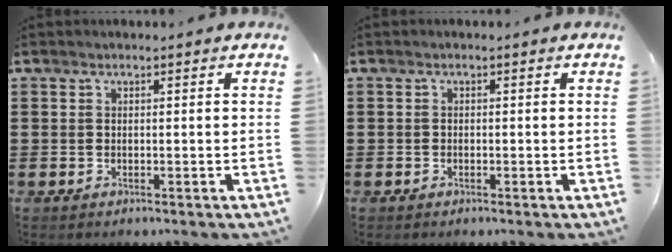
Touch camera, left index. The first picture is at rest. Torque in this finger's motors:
{"motor_torque": [-0.15, 0.11, -0.09, -0.01]}